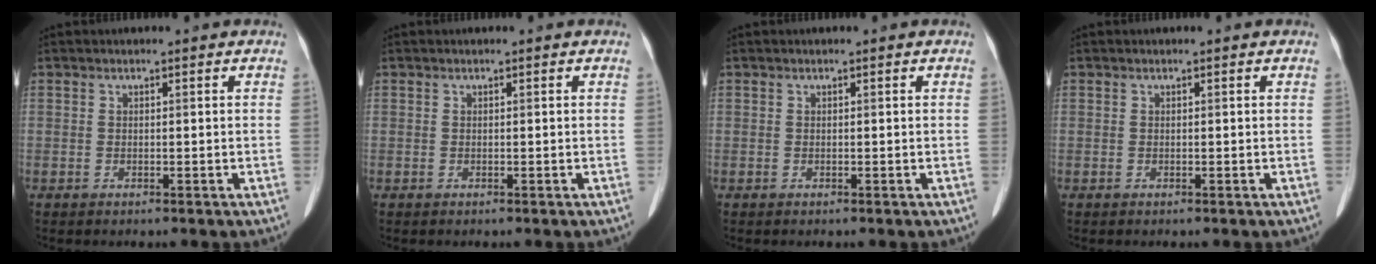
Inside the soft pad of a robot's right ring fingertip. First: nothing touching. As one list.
[{"total": 0.0}, {"total": 0.0}, {"total": 0.0}]